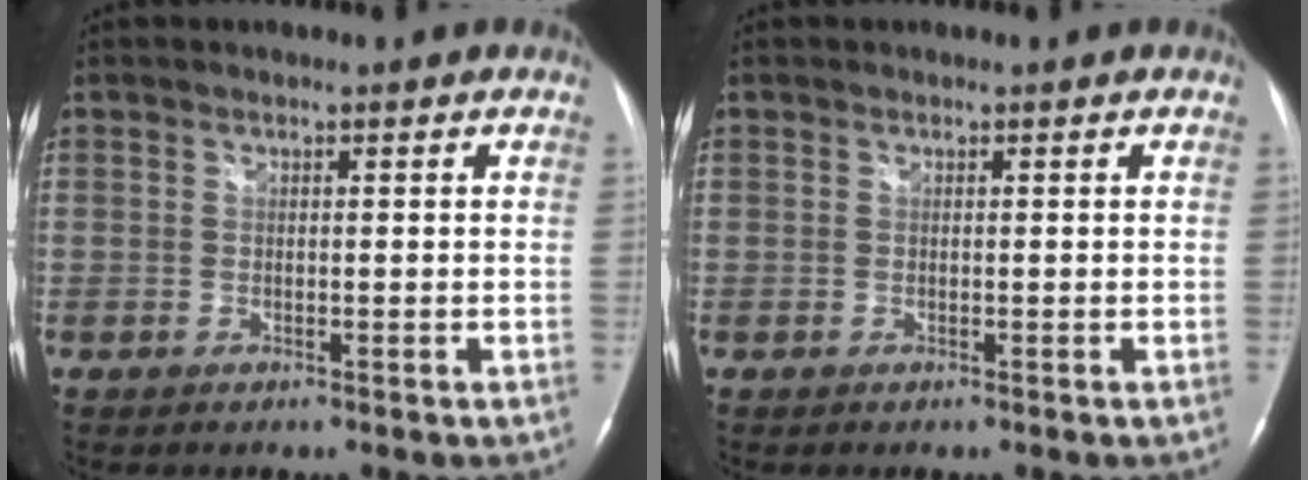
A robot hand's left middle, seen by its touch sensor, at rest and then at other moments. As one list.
[{"total": 0.0}]